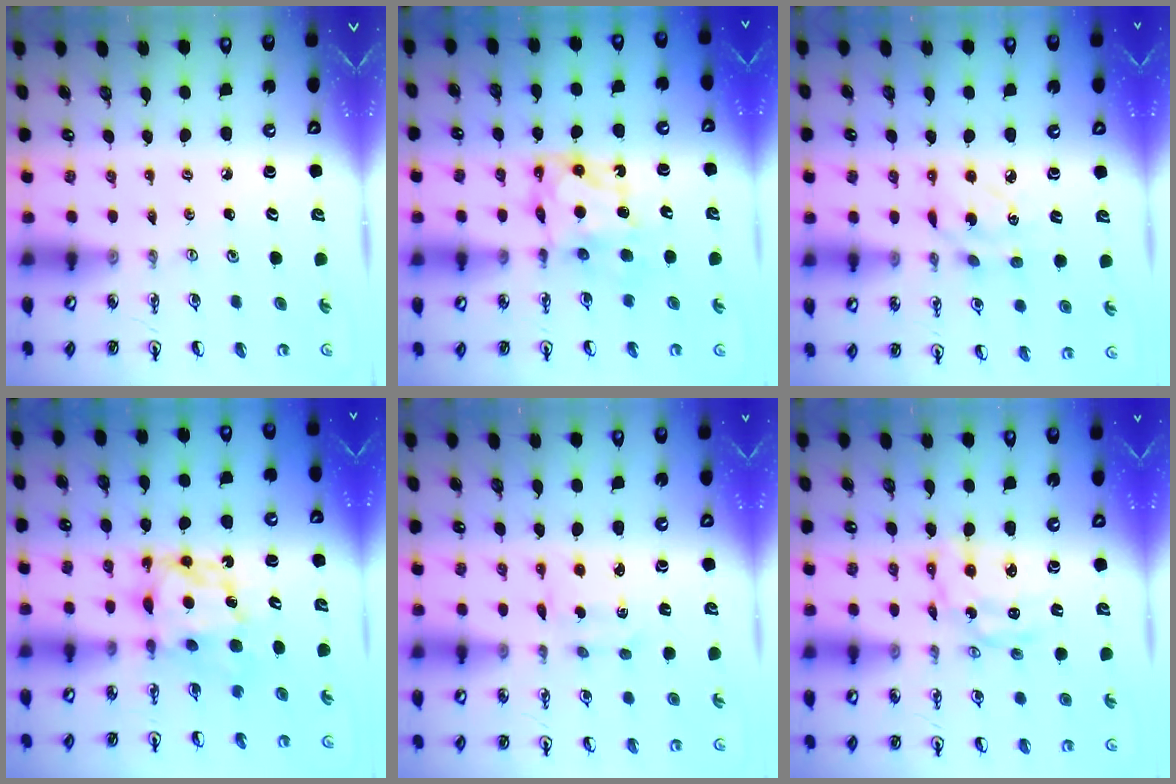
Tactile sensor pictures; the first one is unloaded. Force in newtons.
{"total": 7.0, "press": 7.0, "slide": 0.2}
{"total": 6.9, "press": 6.9, "slide": 0.1}
{"total": 6.3, "press": 6.3, "slide": 0.5}
{"total": 2.7, "press": 2.7, "slide": 0.5}
{"total": 5.3, "press": 5.3, "slide": 0.5}